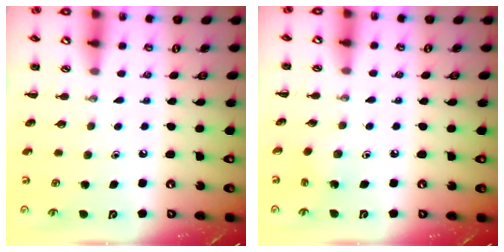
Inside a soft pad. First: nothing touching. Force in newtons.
{"total": 2.6, "press": 2.5, "slide": 0.8}